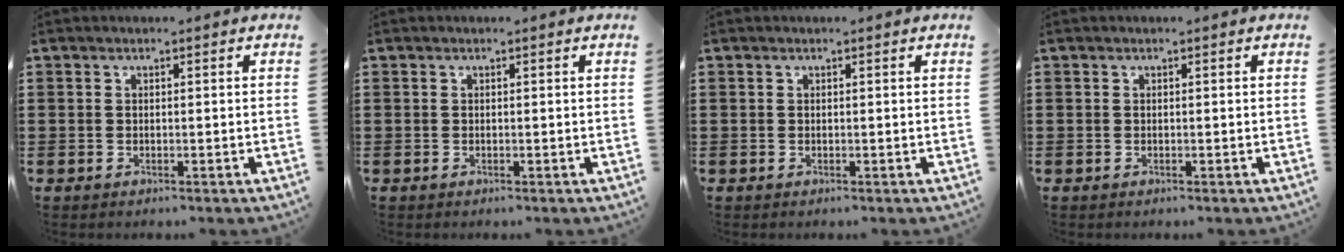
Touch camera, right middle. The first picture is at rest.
{"total": 0.0}
{"total": 0.0}
{"total": 0.0}